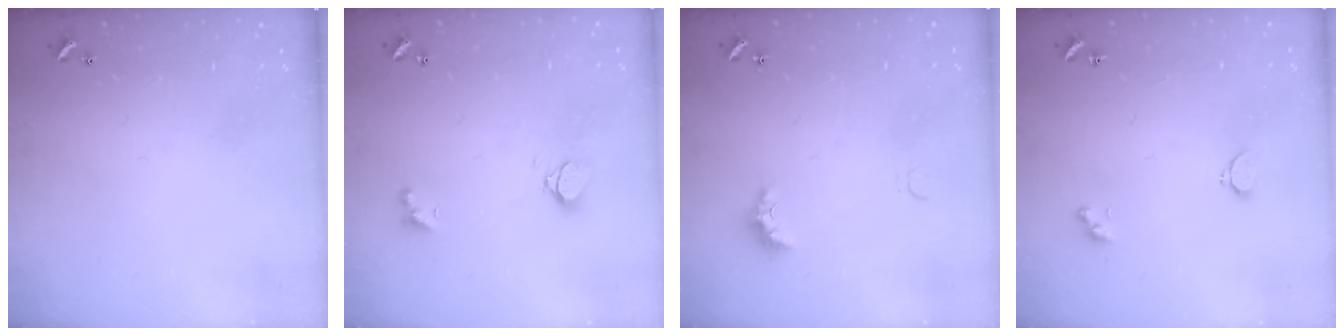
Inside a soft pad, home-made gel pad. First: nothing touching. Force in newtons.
{"total": 2.8, "press": 2.7, "slide": 0.6}
{"total": 2.9, "press": 2.8, "slide": 0.6}
{"total": 0.8, "press": 0.7, "slide": 0.4}